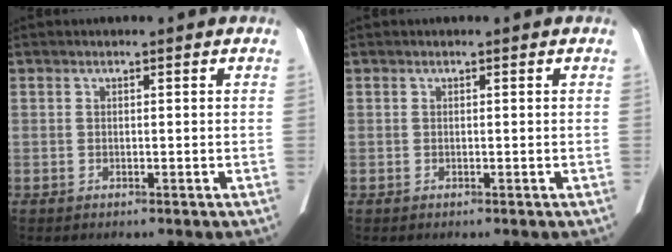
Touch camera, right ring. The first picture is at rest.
{"total": 0.0}